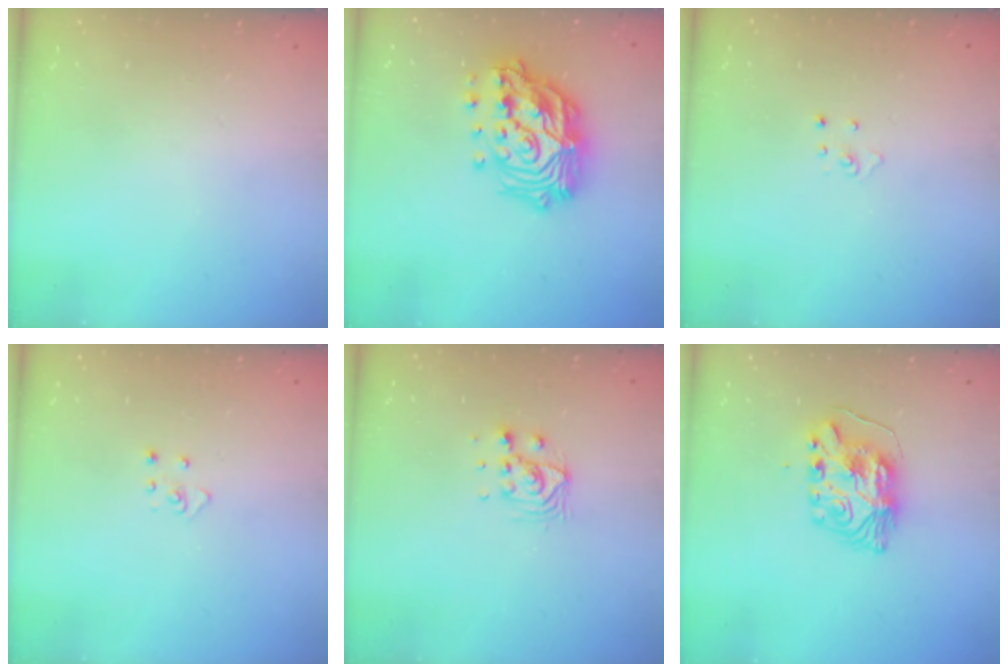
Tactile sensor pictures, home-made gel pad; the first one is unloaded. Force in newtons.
{"total": 21.5, "press": 21.3, "slide": 2.7}
{"total": 3.0, "press": 2.9, "slide": 0.3}
{"total": 3.2, "press": 3.2, "slide": 0.2}
{"total": 7.6, "press": 7.6, "slide": 0.3}
{"total": 8.1, "press": 8.1, "slide": 0.9}